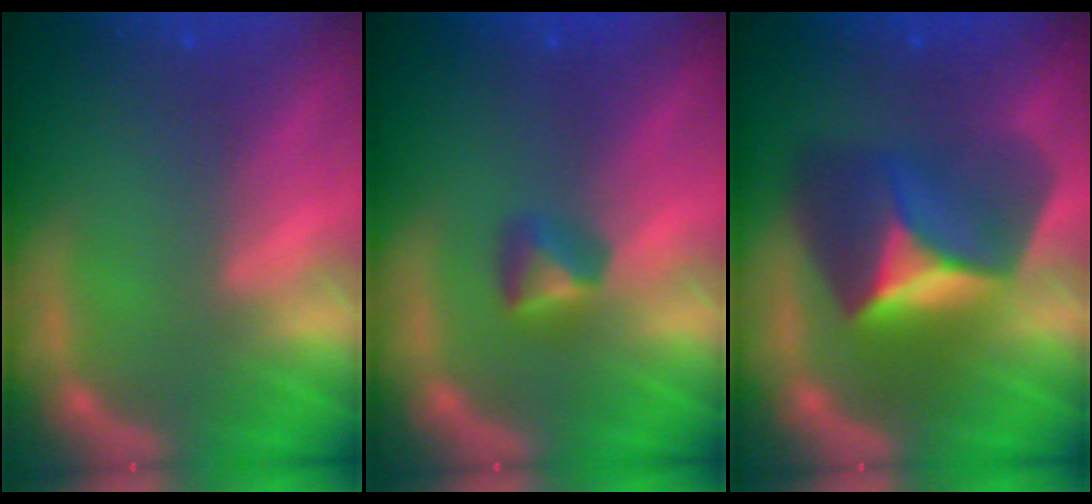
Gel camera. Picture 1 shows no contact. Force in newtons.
{"total": 1.9}
{"total": 8.5}